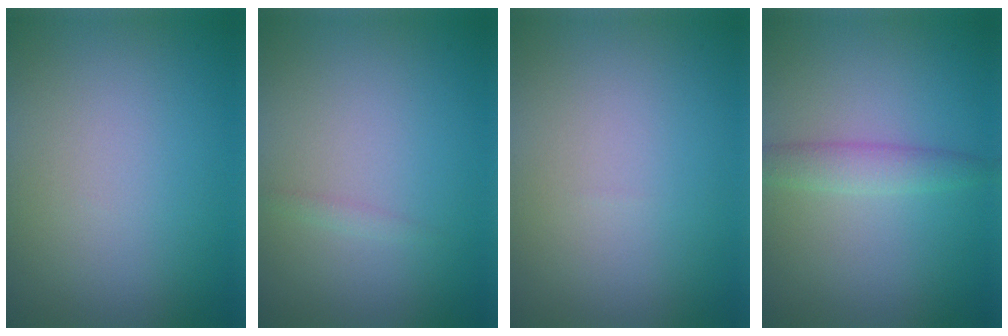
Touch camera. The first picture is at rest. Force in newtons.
{"total": 0.6, "press": 0.6, "slide": 0.0}
{"total": 0.0}
{"total": 2.1, "press": 2.1, "slide": 0.1}